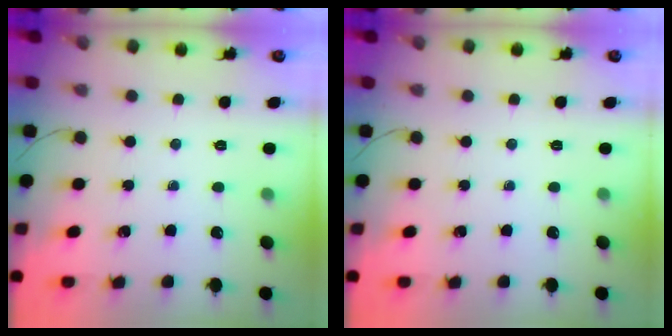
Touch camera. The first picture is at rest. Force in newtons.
{"total": 0.0}